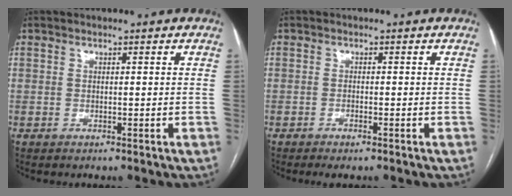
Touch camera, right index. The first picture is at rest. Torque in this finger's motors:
{"motor_torque": [0.28, 0.02, 0.07, 0.00]}